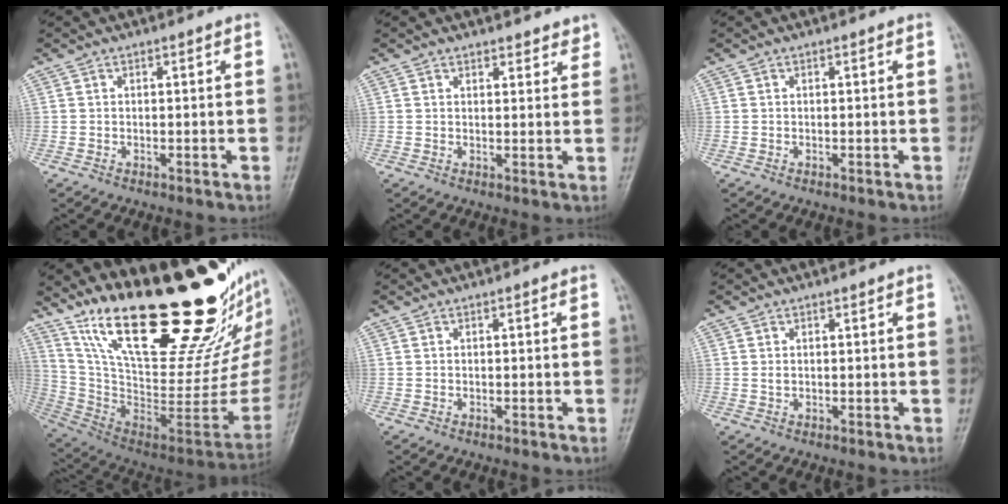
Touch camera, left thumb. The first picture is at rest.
{"total": 3.5, "force": [3.1, 1.5, 0.7], "torque": [0.021, -0.015, 0.033]}
{"total": 0.0}
{"total": 36.5, "force": [23.7, 12.3, 24.8], "torque": [-0.335, -0.109, 0.391]}
{"total": 0.0}
{"total": 0.9, "force": [0.4, 0.6, 0.5], "torque": [-0.004, -0.003, 0.007]}